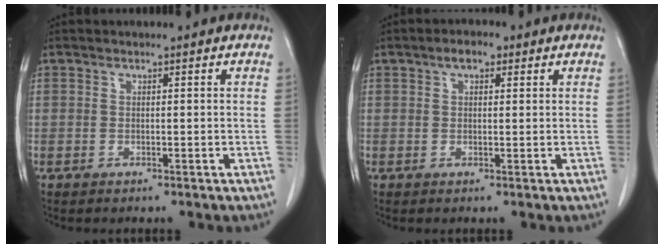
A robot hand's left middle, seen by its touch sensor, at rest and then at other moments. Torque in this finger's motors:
{"motor_torque": [0.63, -0.23, 0.16, 0.05]}